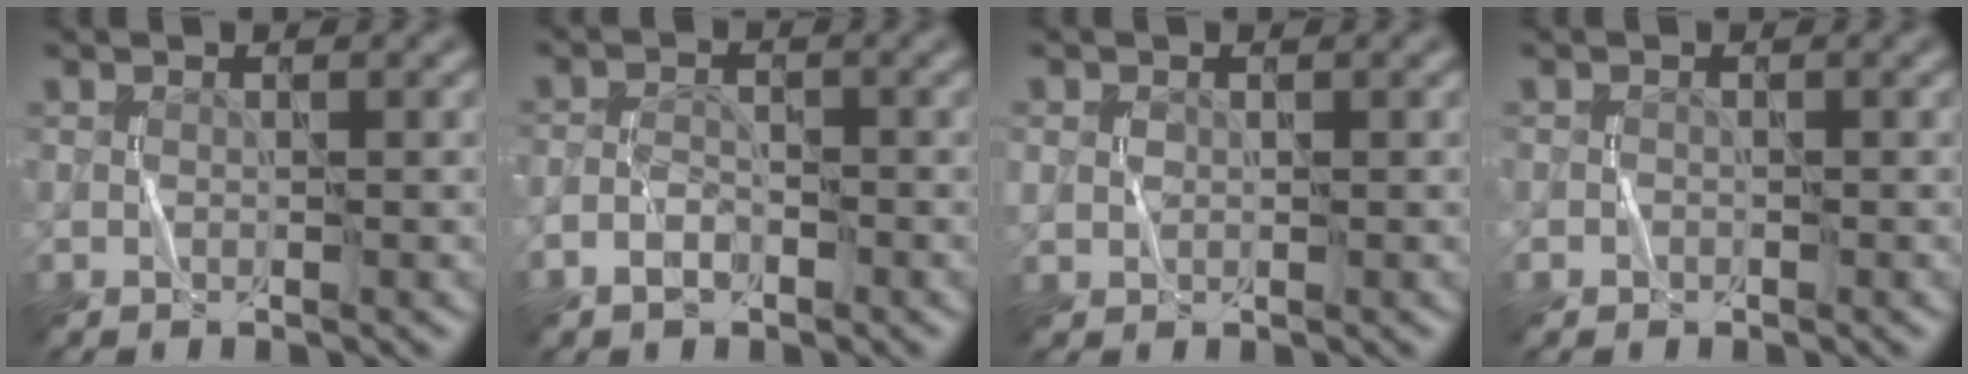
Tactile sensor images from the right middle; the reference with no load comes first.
{"total": 2.2, "force": [-1.4, 1.2, 1.1], "torque": [-0.019, 0.005, -0.030]}
{"total": 1.1, "force": [0.3, 1.0, 0.5], "torque": [-0.011, 0.002, 0.007]}
{"total": 0.5, "force": [-0.3, 0.4, -0.1], "torque": [0.004, -0.003, -0.005]}